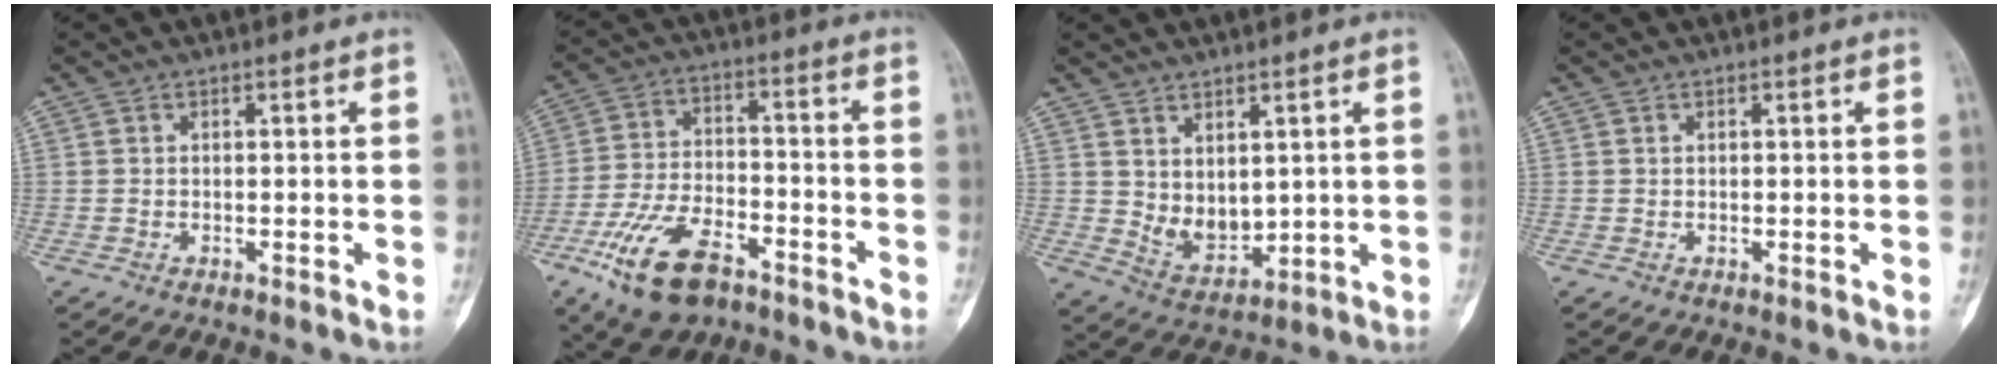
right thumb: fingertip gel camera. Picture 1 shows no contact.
{"total": 14.6, "force": [-8.5, 7.1, 9.5], "torque": [-0.178, 0.038, -0.151]}
{"total": 6.6, "force": [2.0, 4.2, 4.7], "torque": [-0.055, -0.031, 0.057]}
{"total": 0.0}